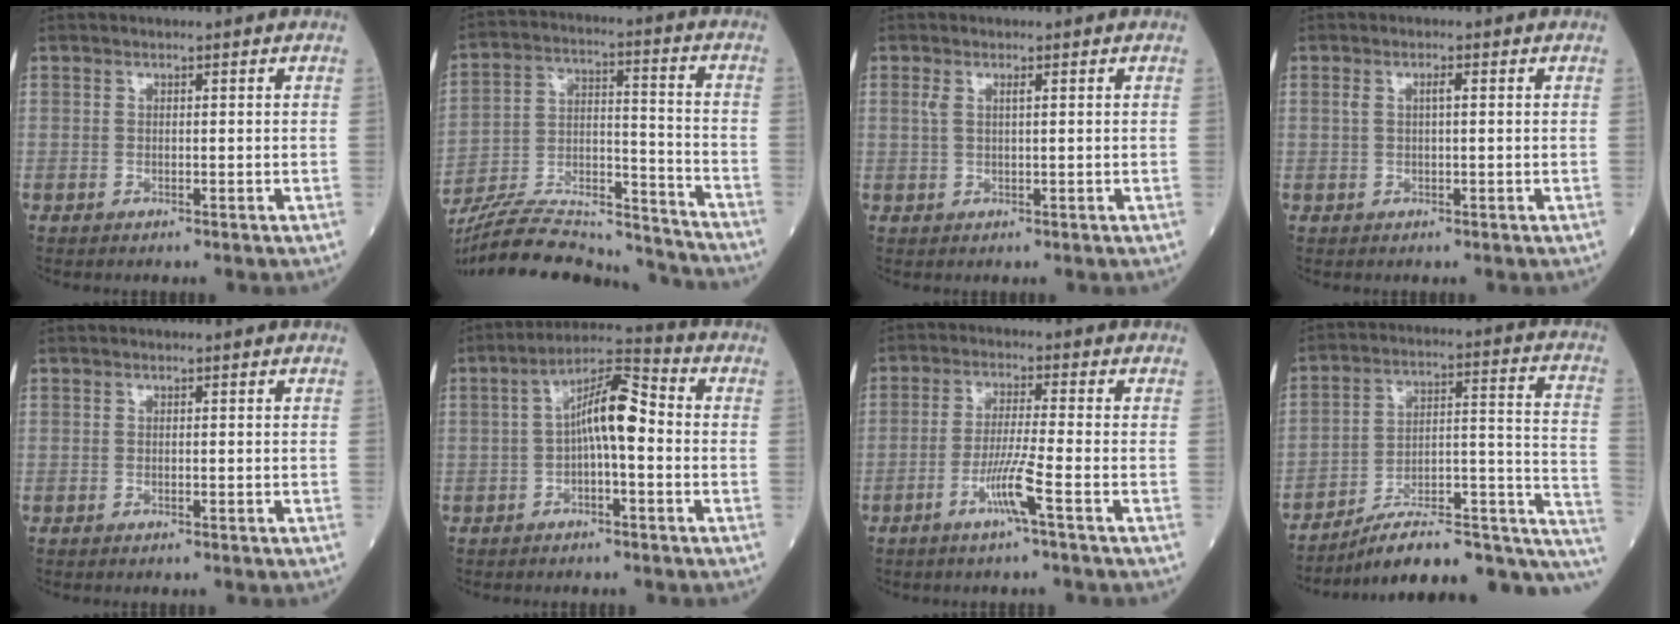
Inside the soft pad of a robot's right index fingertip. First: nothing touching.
{"total": 24.1, "force": [-22.7, 3.3, 7.3], "torque": [-0.133, 0.008, -0.354]}
{"total": 1.9, "force": [0.7, 0.4, 1.7], "torque": [-0.043, 0.012, 0.016]}
{"total": 1.8, "force": [0.4, 0.4, 1.7], "torque": [-0.040, 0.010, 0.010]}
{"total": 0.0}
{"total": 8.2, "force": [-0.4, 1.9, 8.0], "torque": [-0.139, 0.029, -0.012]}
{"total": 5.7, "force": [-2.8, -1.1, 4.8], "torque": [-0.094, -0.010, -0.058]}
{"total": 20.5, "force": [-15.1, 5.7, 12.7], "torque": [-0.102, 0.064, -0.212]}